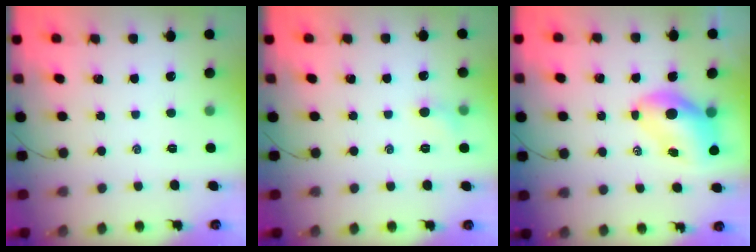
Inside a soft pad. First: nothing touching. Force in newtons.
{"total": 5.1, "press": 4.8, "slide": 1.6}
{"total": 7.5, "press": 7.2, "slide": 2.1}